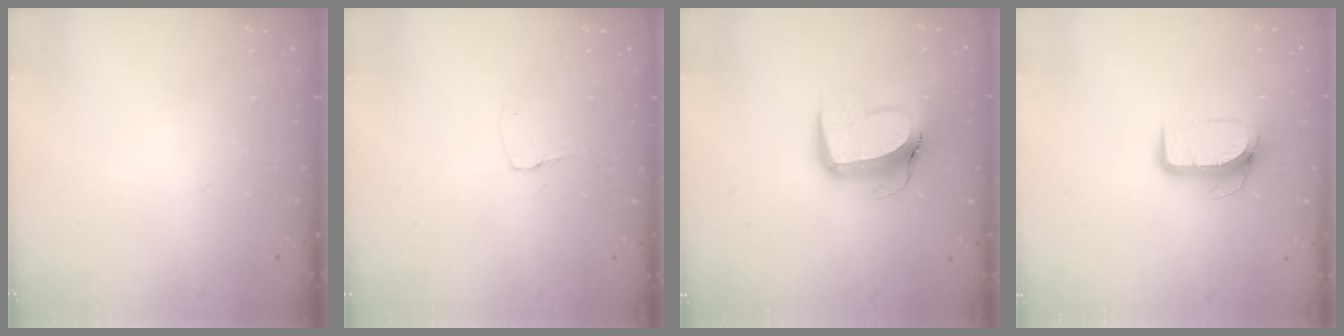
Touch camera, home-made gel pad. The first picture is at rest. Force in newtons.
{"total": 2.9, "press": 2.9, "slide": 0.3}
{"total": 13.1, "press": 13.0, "slide": 1.6}
{"total": 9.1, "press": 9.1, "slide": 0.9}